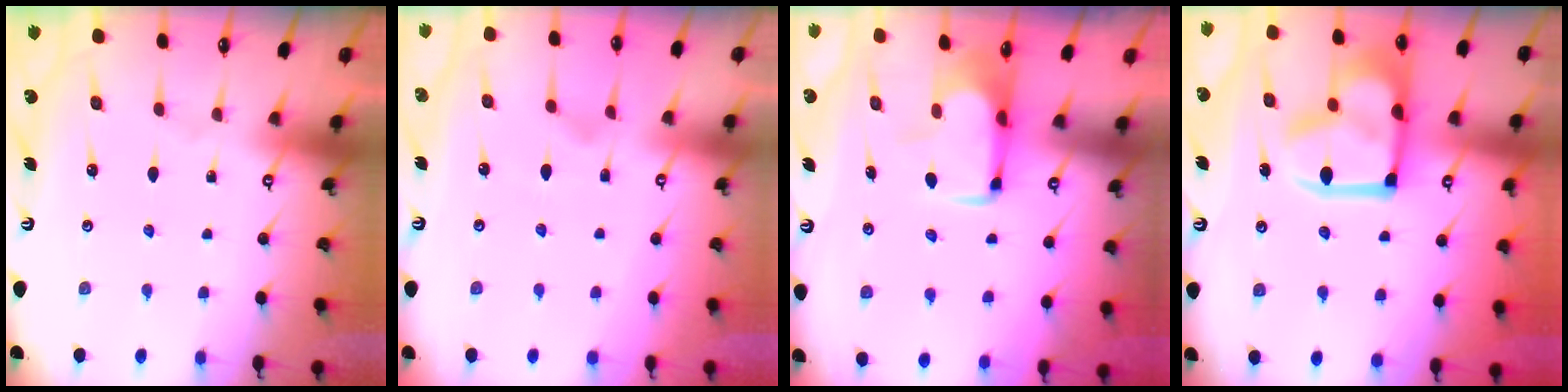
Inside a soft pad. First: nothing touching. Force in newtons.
{"total": 1.2, "press": 0.5, "slide": 1.1}
{"total": 1.7, "press": 1.7, "slide": 0.4}
{"total": 18.4, "press": 18.3, "slide": 2.2}